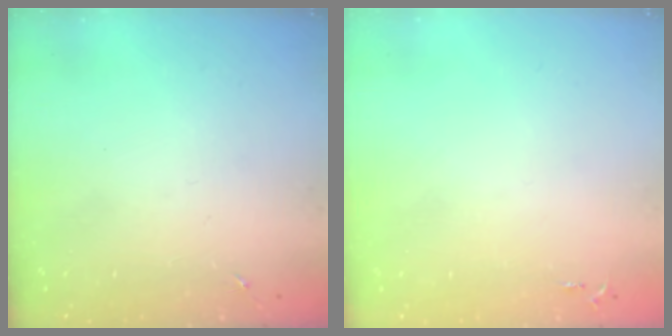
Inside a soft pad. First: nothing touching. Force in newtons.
{"total": 2.5, "press": 2.5, "slide": 0.3}